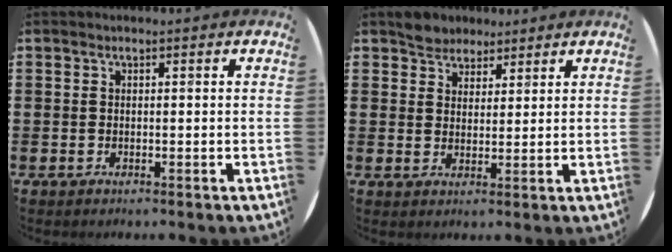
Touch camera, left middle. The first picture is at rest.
{"total": 3.5, "force": [3.0, 1.6, -0.3], "torque": [-0.004, 0.005, 0.059]}